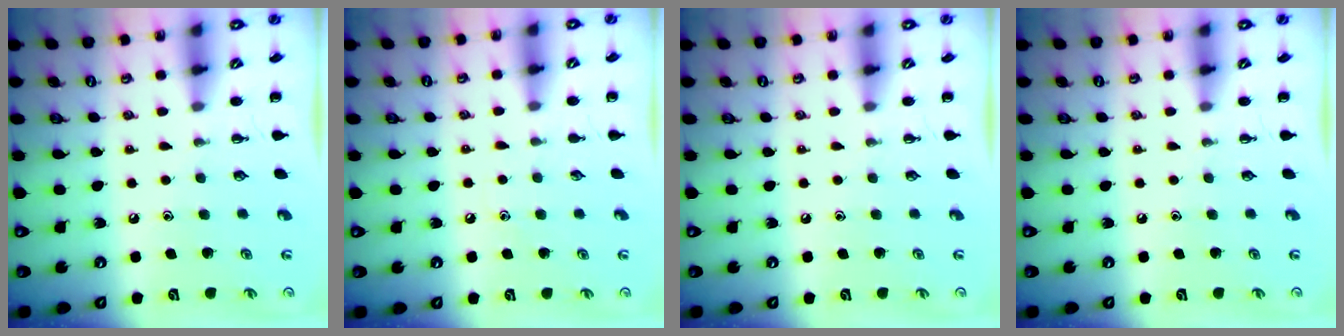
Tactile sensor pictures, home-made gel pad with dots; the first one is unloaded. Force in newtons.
{"total": 4.7, "press": 4.4, "slide": 1.7}
{"total": 0.0}
{"total": 0.0}